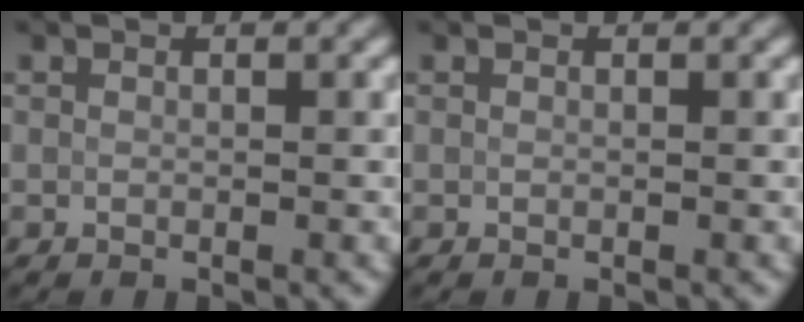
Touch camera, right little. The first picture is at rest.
{"total": 0.0}